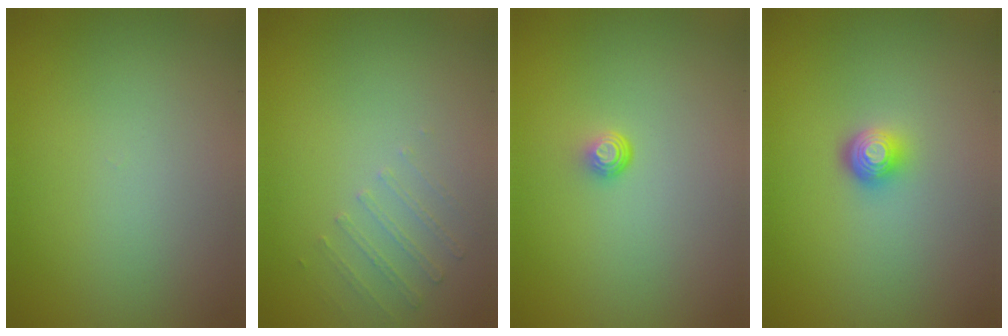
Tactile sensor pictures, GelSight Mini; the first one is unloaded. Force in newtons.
{"total": 1.1, "press": 0.7, "slide": 0.8}
{"total": 1.0, "press": 0.6, "slide": 0.8}
{"total": 2.2, "press": 1.4, "slide": 1.6}